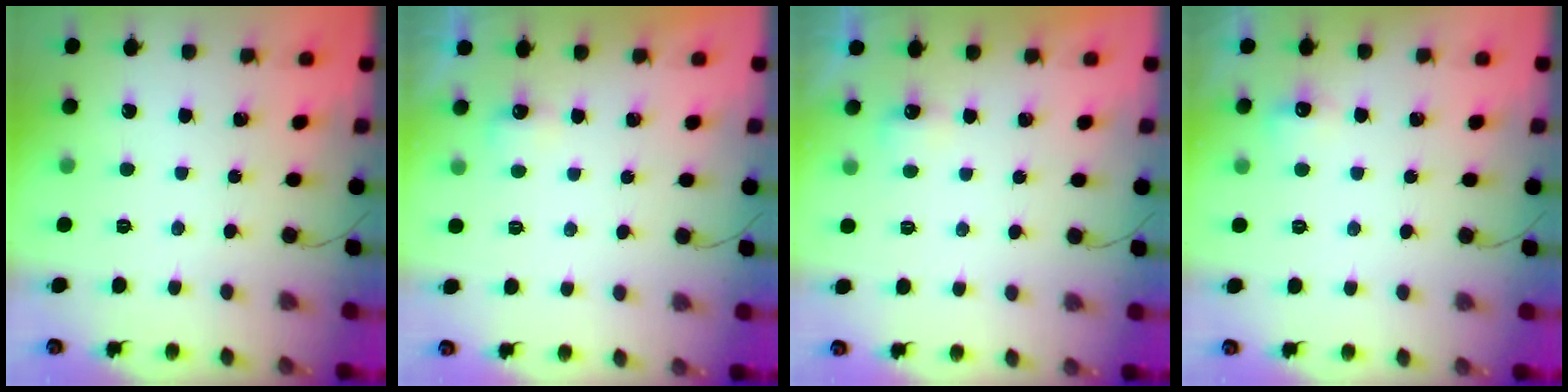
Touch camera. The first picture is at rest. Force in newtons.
{"total": 2.9, "press": 2.8, "slide": 0.8}
{"total": 2.9, "press": 2.8, "slide": 0.8}
{"total": 7.0, "press": 4.3, "slide": 5.6}